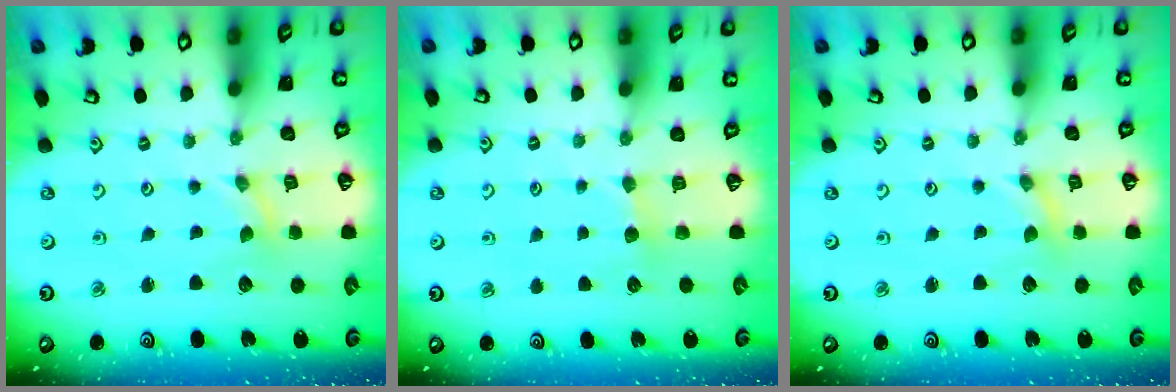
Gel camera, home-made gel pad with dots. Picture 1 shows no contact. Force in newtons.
{"total": 4.0, "press": 3.9, "slide": 0.6}
{"total": 0.0}